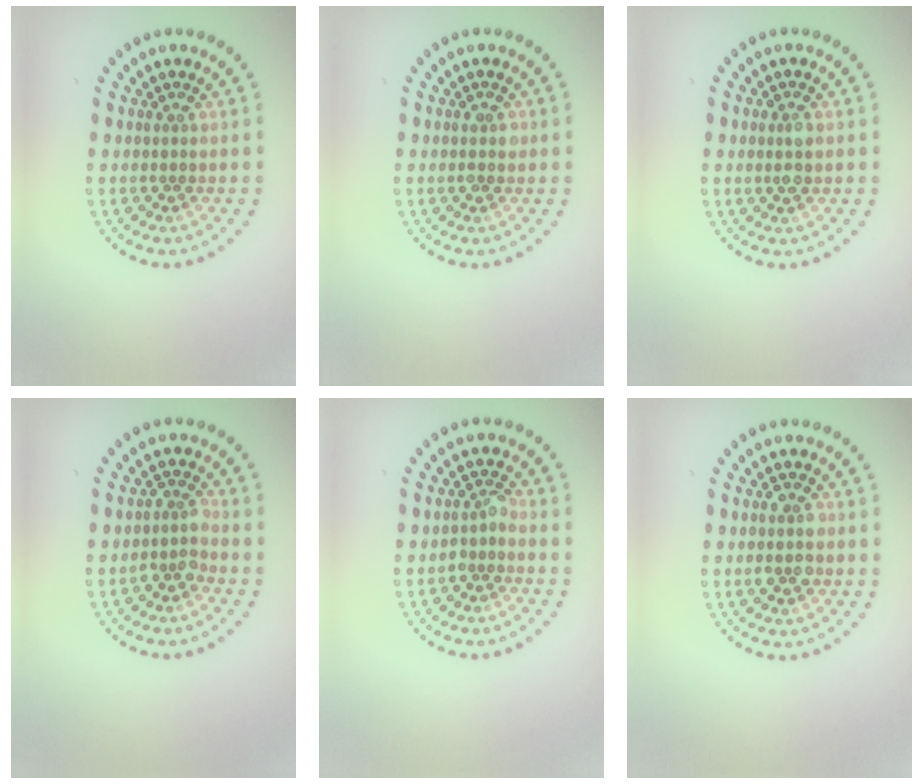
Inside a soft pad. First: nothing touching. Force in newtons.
{"total": 1.1, "press": 1.1, "slide": 0.1}
{"total": 1.7, "press": 1.7, "slide": 0.1}
{"total": 2.1, "press": 1.6, "slide": 1.2}
{"total": 1.7, "press": 1.4, "slide": 0.9}
{"total": 2.2, "press": 2.2, "slide": 0.3}